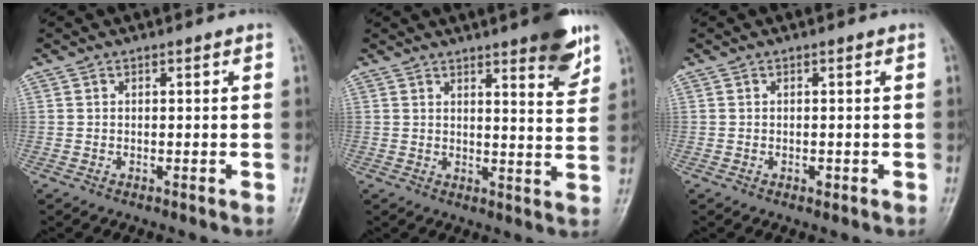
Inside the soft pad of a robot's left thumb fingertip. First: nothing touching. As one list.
[{"total": 8.6, "force": [5.6, 1.6, 6.3], "torque": [-0.064, -0.033, 0.071]}, {"total": 0.8, "force": [-0.2, 0.5, 0.6], "torque": [-0.004, 0.000, -0.003]}]